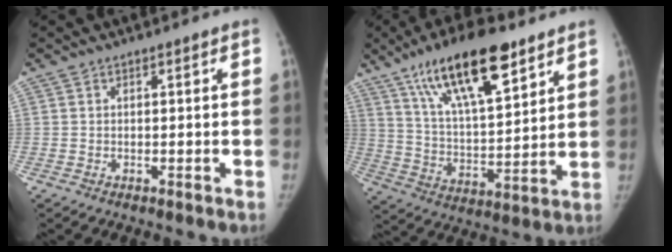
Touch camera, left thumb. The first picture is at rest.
{"total": 20.1, "force": [12.0, 7.0, 14.4], "torque": [-0.219, -0.042, 0.217]}